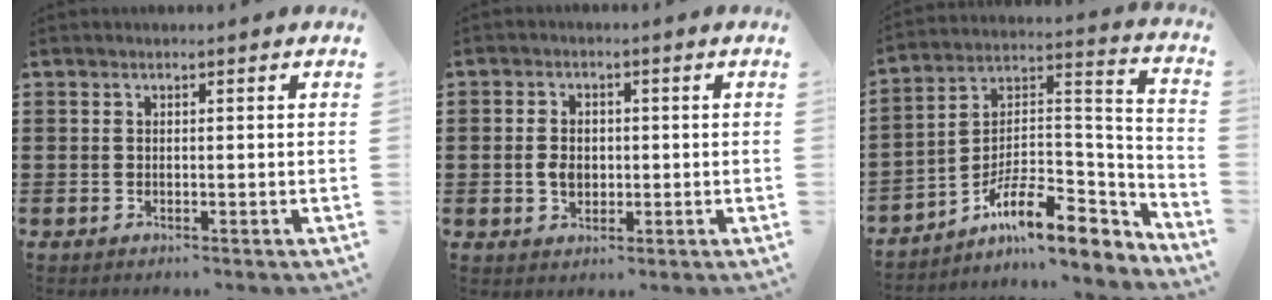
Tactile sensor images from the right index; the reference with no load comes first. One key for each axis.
{"total": 3.5, "fx": -0.2, "fy": 2.5, "fz": 2.5, "tx": -0.060, "ty": 0.002, "tz": -0.007}
{"total": 11.5, "fx": -7.3, "fy": 4.3, "fz": 7.8, "tx": -0.141, "ty": 0.009, "tz": -0.138}